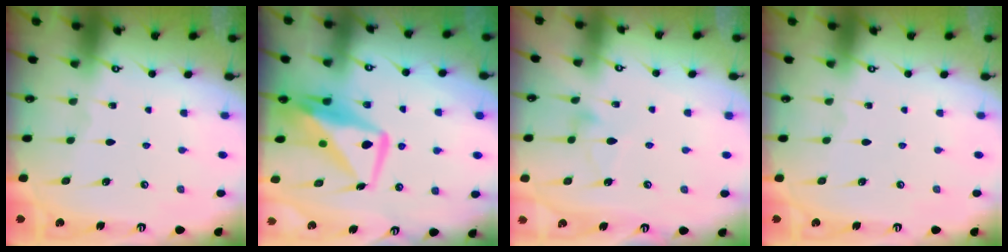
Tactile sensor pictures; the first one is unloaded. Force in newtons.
{"total": 11.8, "press": 11.7, "slide": 0.9}
{"total": 6.1, "press": 6.1, "slide": 0.4}
{"total": 0.0}